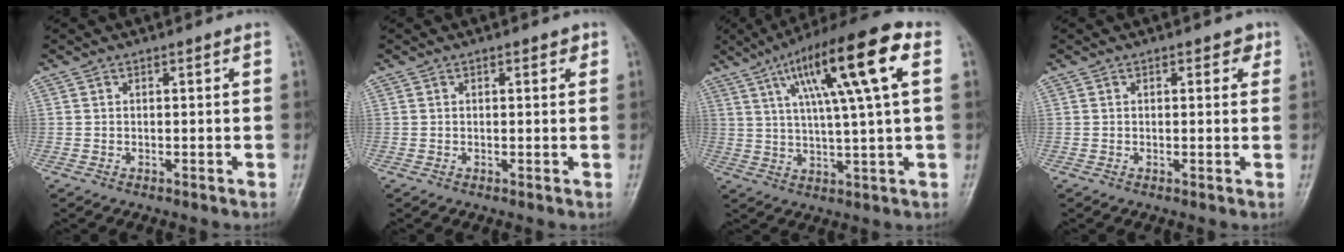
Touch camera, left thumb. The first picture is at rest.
{"total": 1.6, "force": [0.8, 0.8, 1.1], "torque": [-0.007, -0.001, 0.008]}
{"total": 17.9, "force": [6.4, 2.8, 16.5], "torque": [-0.274, 0.009, 0.097]}
{"total": 2.2, "force": [1.0, 1.3, 1.4], "torque": [-0.001, -0.001, 0.009]}